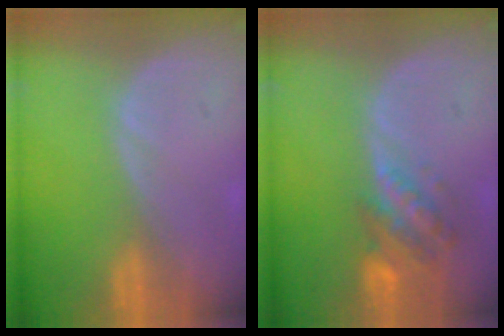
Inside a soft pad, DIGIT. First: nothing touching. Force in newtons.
{"total": 6.1, "press": 5.8, "slide": 2.0}